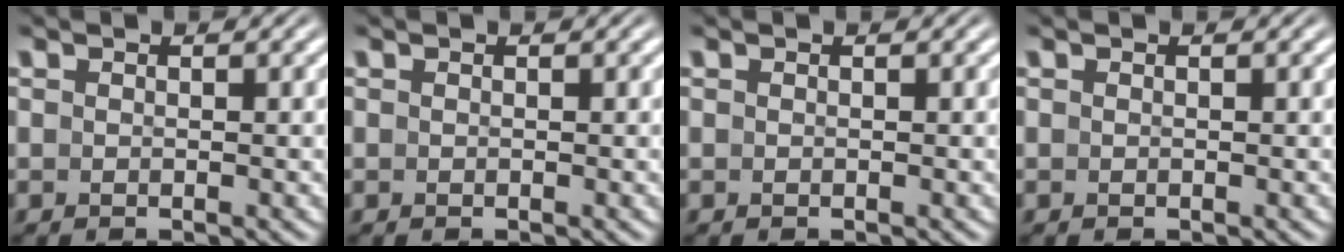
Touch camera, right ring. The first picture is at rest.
{"total": 0.0}
{"total": 0.0}
{"total": 0.0}